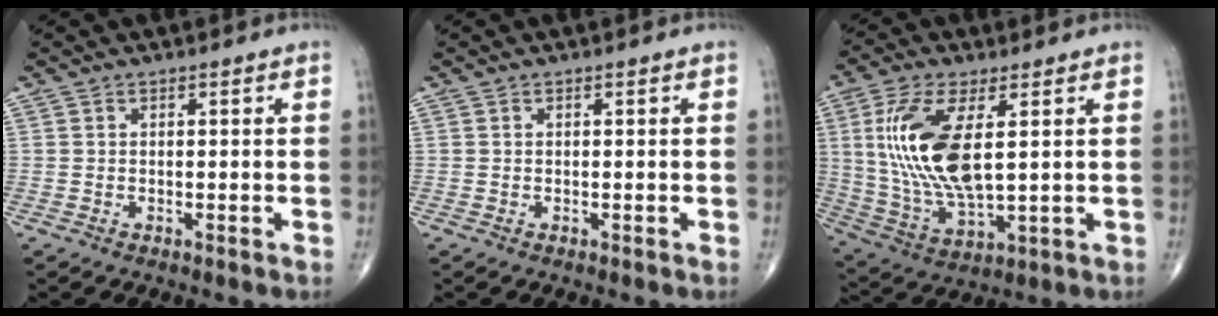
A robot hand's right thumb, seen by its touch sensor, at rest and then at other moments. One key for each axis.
{"total": 0.0}
{"total": 16.4, "fx": 3.2, "fy": 6.7, "fz": 14.6, "tx": -0.312, "ty": -0.017, "tz": 0.072}